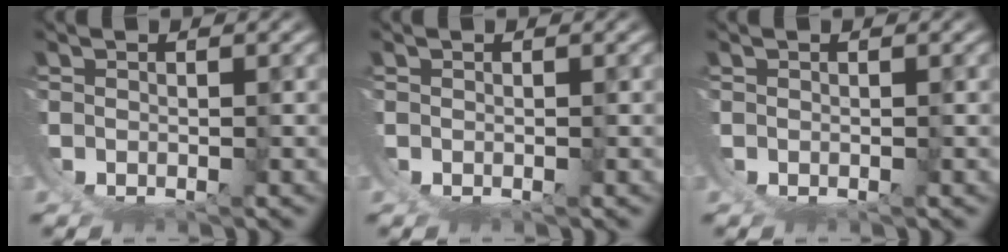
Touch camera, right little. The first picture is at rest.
{"total": 0.0}
{"total": 0.0}